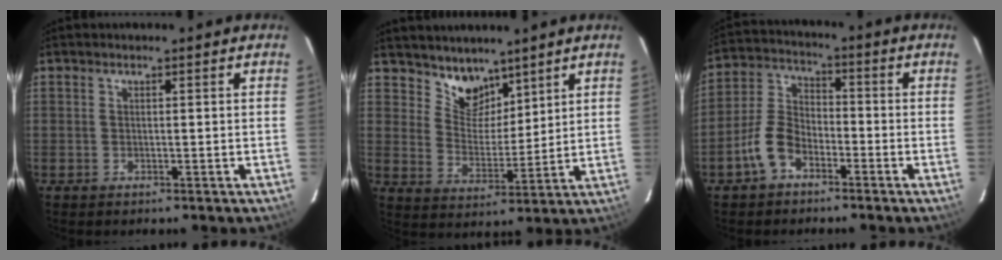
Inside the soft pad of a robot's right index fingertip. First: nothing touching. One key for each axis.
{"total": 7.5, "fx": 5.9, "fy": 4.1, "fz": 2.0, "tx": -0.025, "ty": -0.004, "tz": 0.111}
{"total": 8.1, "fx": -4.6, "fy": 5.0, "fz": 4.4, "tx": -0.096, "ty": 0.021, "tz": -0.092}